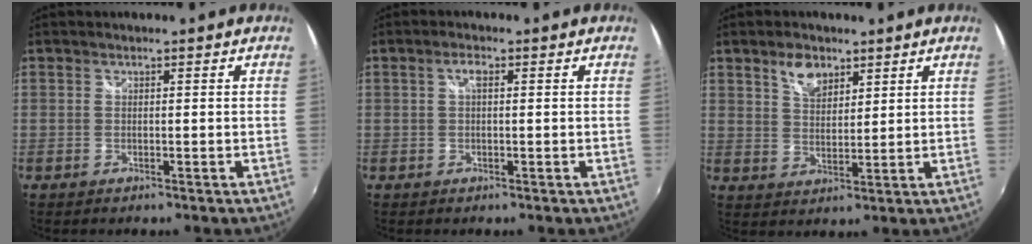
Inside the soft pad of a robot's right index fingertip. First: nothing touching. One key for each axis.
{"total": 1.8, "fx": 0.4, "fy": 0.6, "fz": 1.7, "tx": -0.032, "ty": 0.006, "tz": 0.004}
{"total": 5.6, "fx": 3.6, "fy": 2.9, "fz": 3.1, "tx": -0.049, "ty": 0.006, "tz": 0.066}